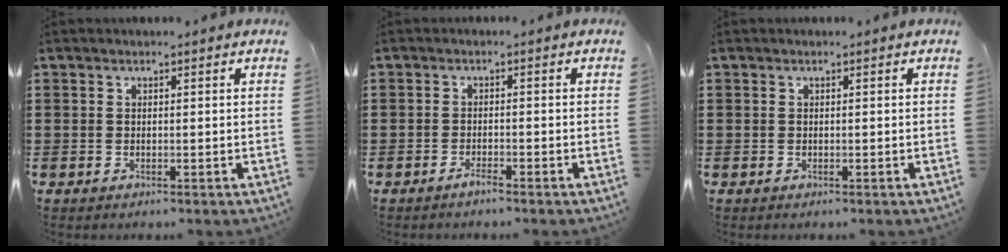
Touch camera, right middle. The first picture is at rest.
{"total": 1.4, "force": [-1.2, 0.1, 0.7], "torque": [-0.015, -0.005, -0.021]}
{"total": 0.0}